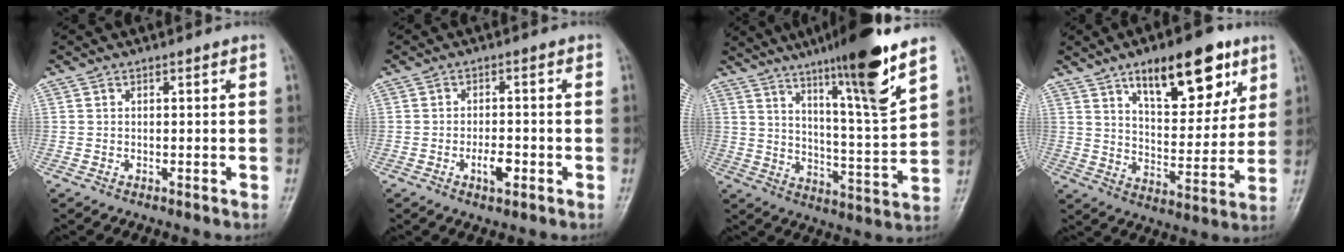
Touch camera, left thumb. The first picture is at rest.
{"total": 3.8, "force": [-1.7, 1.7, 3.0], "torque": [-0.046, 0.006, -0.025]}
{"total": 17.1, "force": [11.0, 0.8, 13.1], "torque": [-0.195, -0.061, 0.176]}
{"total": 17.8, "force": [9.8, 7.6, 12.7], "torque": [-0.140, -0.044, 0.154]}